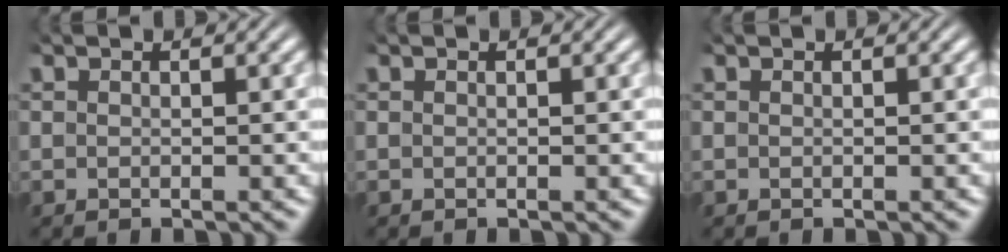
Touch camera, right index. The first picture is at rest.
{"total": 0.0}
{"total": 0.0}